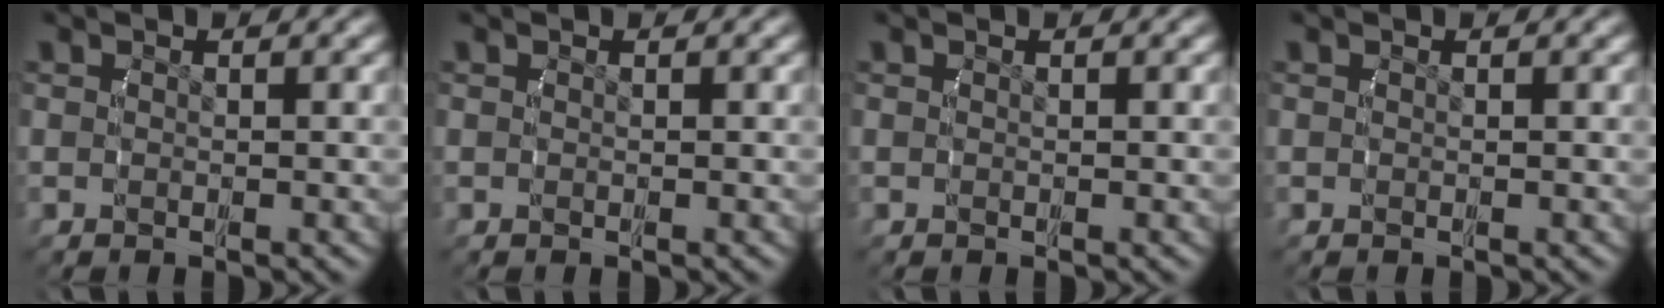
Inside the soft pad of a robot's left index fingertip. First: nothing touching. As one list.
[{"total": 0.0}, {"total": 0.0}, {"total": 0.0}]